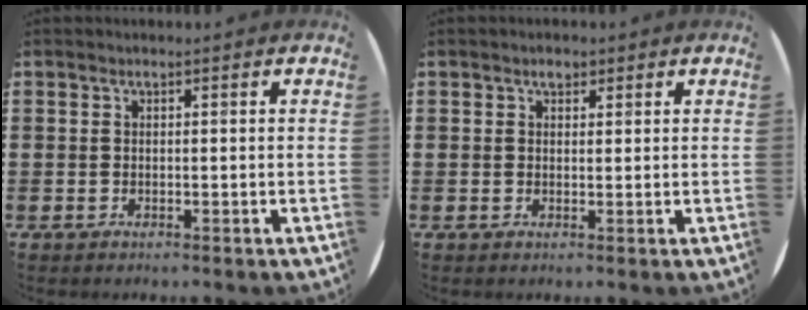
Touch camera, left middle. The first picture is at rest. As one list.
[{"total": 1.4, "force": [1.1, 0.8, 0.5], "torque": [-0.002, 0.003, 0.018]}]